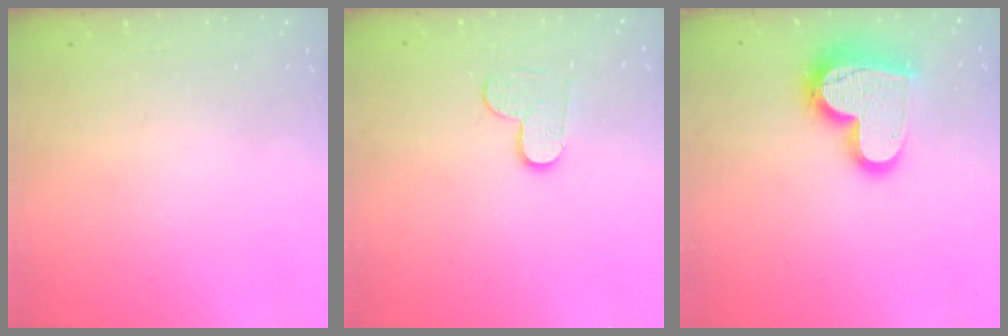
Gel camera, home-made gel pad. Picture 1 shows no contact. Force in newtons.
{"total": 4.2, "press": 4.2, "slide": 0.4}
{"total": 17.9, "press": 17.9, "slide": 1.5}